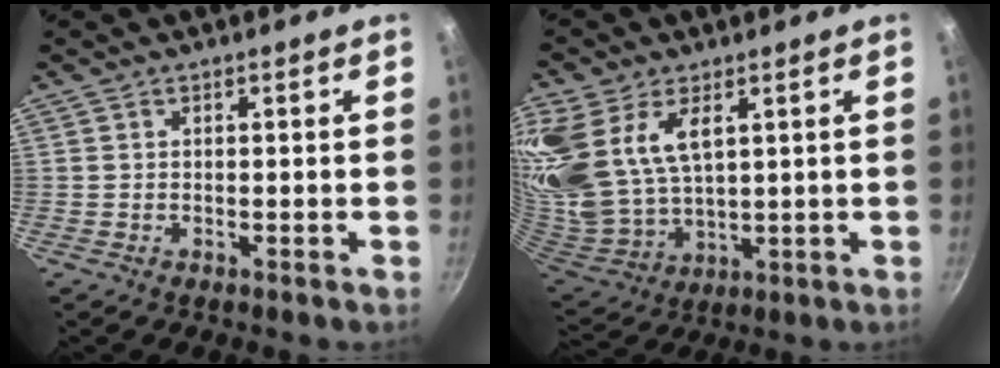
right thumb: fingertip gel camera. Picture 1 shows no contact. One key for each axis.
{"total": 20.3, "fx": 7.8, "fy": 12.0, "fz": 14.4, "tx": -0.311, "ty": -0.013, "tz": 0.167}